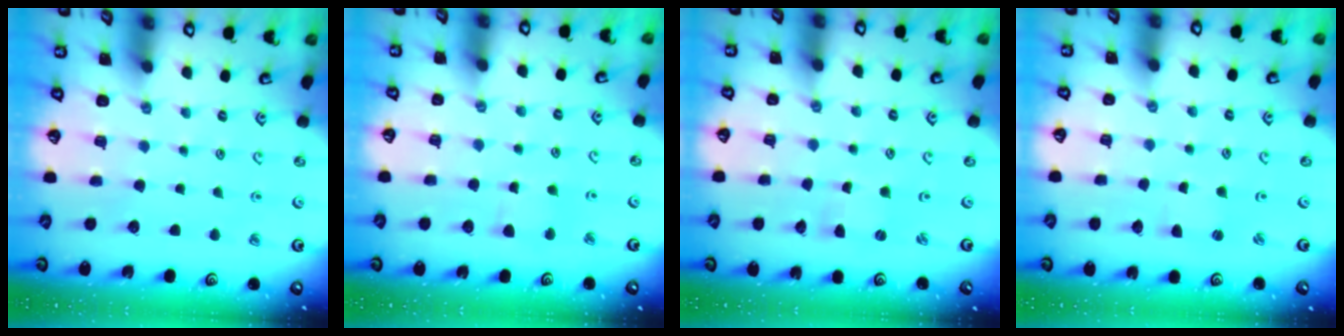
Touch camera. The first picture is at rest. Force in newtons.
{"total": 2.9, "press": 2.9, "slide": 0.4}
{"total": 0.8, "press": 0.7, "slide": 0.2}
{"total": 1.3, "press": 1.3, "slide": 0.2}